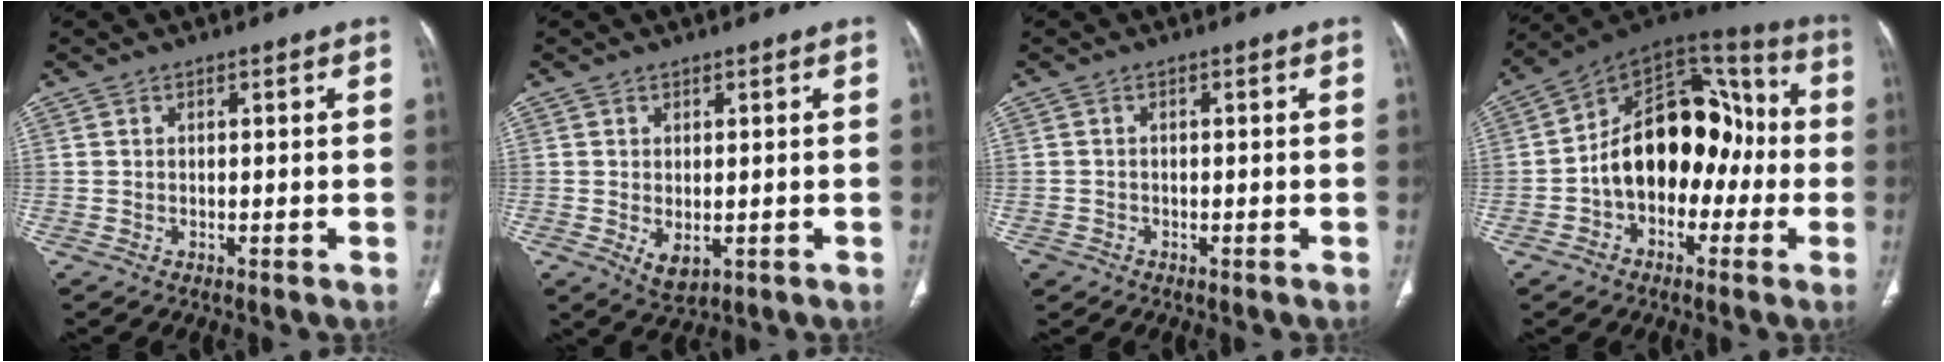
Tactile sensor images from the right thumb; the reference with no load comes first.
{"total": 3.7, "force": [-0.6, 2.2, 2.9], "torque": [-0.044, -0.005, 0.008]}
{"total": 1.6, "force": [-0.9, 1.3, 0.1], "torque": [-0.001, 0.005, -0.016]}
{"total": 19.4, "force": [-2.5, 13.0, 14.1], "torque": [-0.172, 0.062, -0.048]}